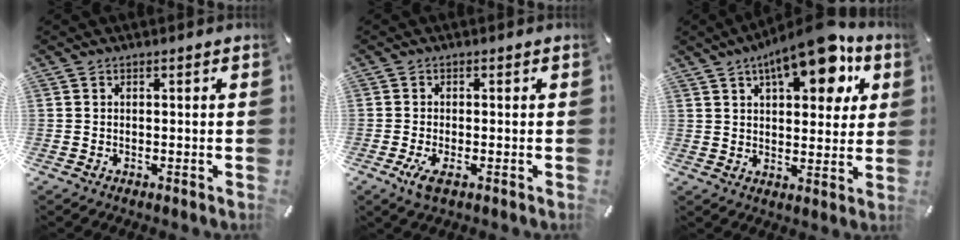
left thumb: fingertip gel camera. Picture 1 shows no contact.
{"total": 3.5, "force": [-1.1, 1.2, 3.1], "torque": [-0.070, -0.007, -0.024]}
{"total": 15.4, "force": [8.6, 6.5, 11.0], "torque": [-0.152, -0.035, 0.139]}